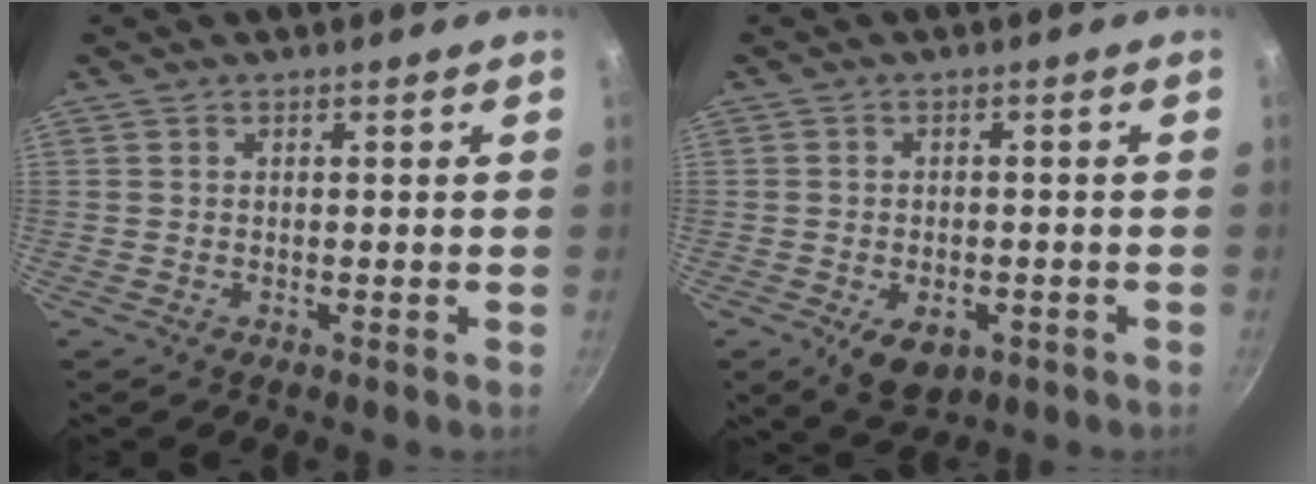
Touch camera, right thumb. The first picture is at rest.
{"total": 6.9, "force": [-2.6, 4.3, 4.7], "torque": [-0.057, 0.005, -0.028]}